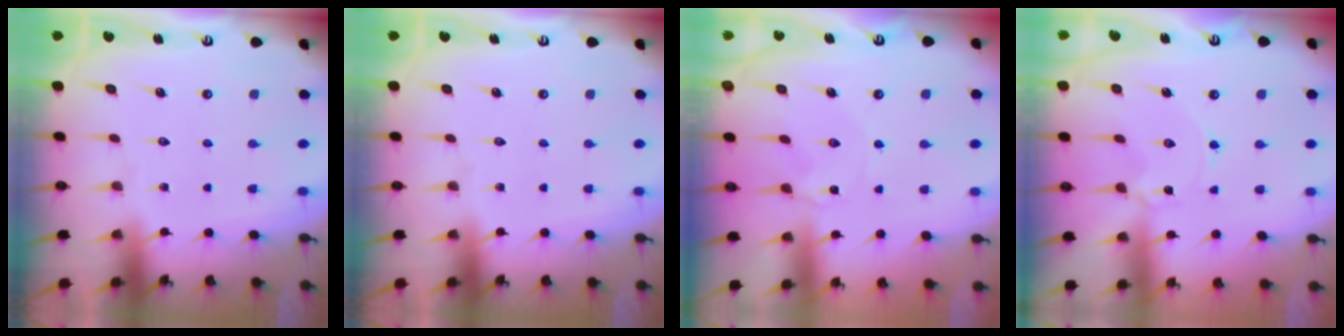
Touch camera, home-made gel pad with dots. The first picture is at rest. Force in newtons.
{"total": 0.0}
{"total": 1.2, "press": 1.1, "slide": 0.3}
{"total": 1.9, "press": 1.9, "slide": 0.4}